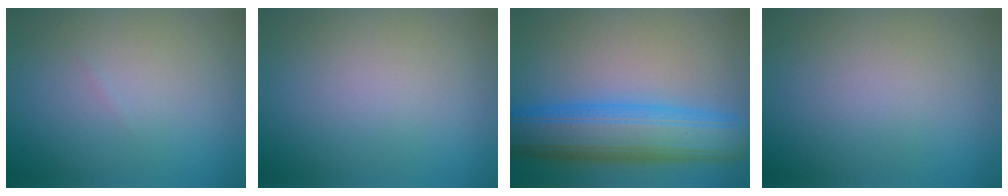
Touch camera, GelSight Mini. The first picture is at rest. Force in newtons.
{"total": 0.0}
{"total": 10.4, "press": 10.4, "slide": 0.3}
{"total": 0.0}